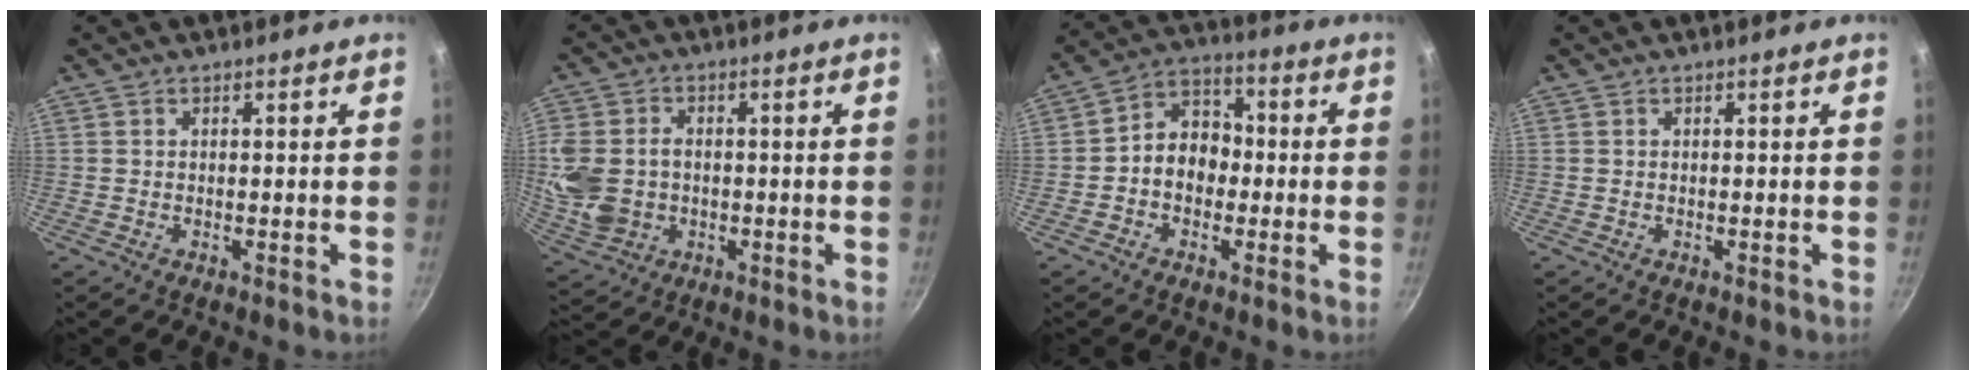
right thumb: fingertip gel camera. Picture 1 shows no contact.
{"total": 11.3, "force": [-0.8, 8.9, 6.9], "torque": [-0.133, 0.005, -0.007]}
{"total": 9.1, "force": [-0.9, 7.2, 5.5], "torque": [-0.040, 0.030, -0.028]}
{"total": 0.0}